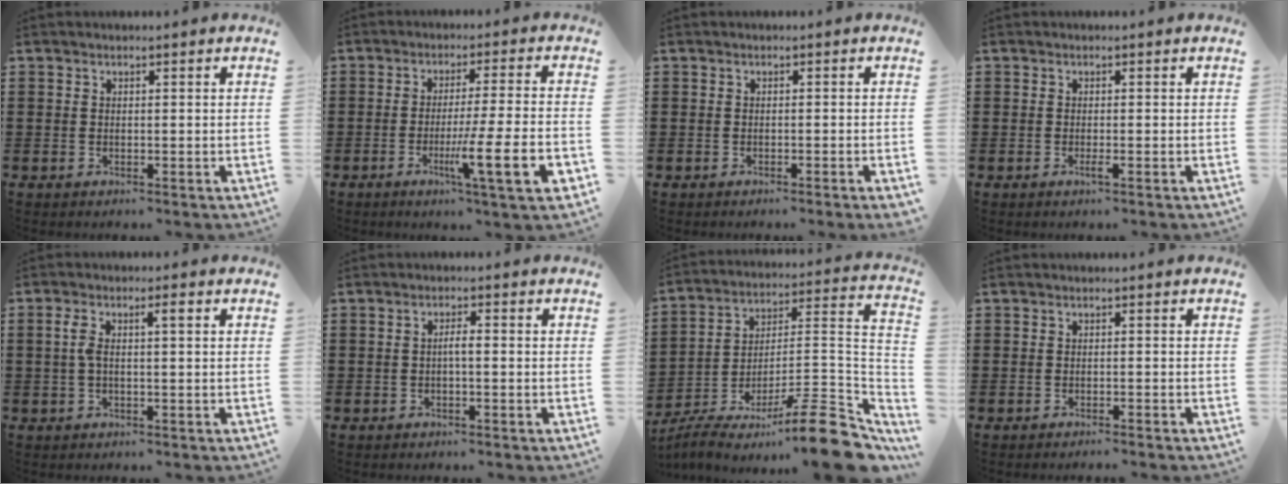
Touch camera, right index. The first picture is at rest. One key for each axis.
{"total": 10.6, "fx": -3.6, "fy": 0.2, "fz": 9.9, "tx": -0.169, "ty": -0.010, "tz": -0.063}
{"total": 0.9, "fx": -0.6, "fy": -0.1, "fz": 0.7, "tx": -0.011, "ty": -0.003, "tz": -0.011}
{"total": 0.9, "fx": -0.6, "fy": 0.0, "fz": 0.6, "tx": -0.011, "ty": -0.002, "tz": -0.011}
{"total": 3.6, "fx": 0.4, "fy": 0.8, "fz": 3.5, "tx": -0.076, "ty": 0.005, "tz": 0.001}
{"total": 1.7, "fx": -0.4, "fy": 0.3, "fz": 1.6, "tx": -0.031, "ty": 0.002, "tz": -0.008}
{"total": 12.6, "fx": -8.6, "fy": 1.5, "fz": 9.1, "tx": -0.130, "ty": 0.019, "tz": -0.150}
{"total": 0.9, "fx": -0.8, "fy": -0.3, "fz": 0.2, "tx": -0.006, "ty": -0.003, "tz": -0.015}